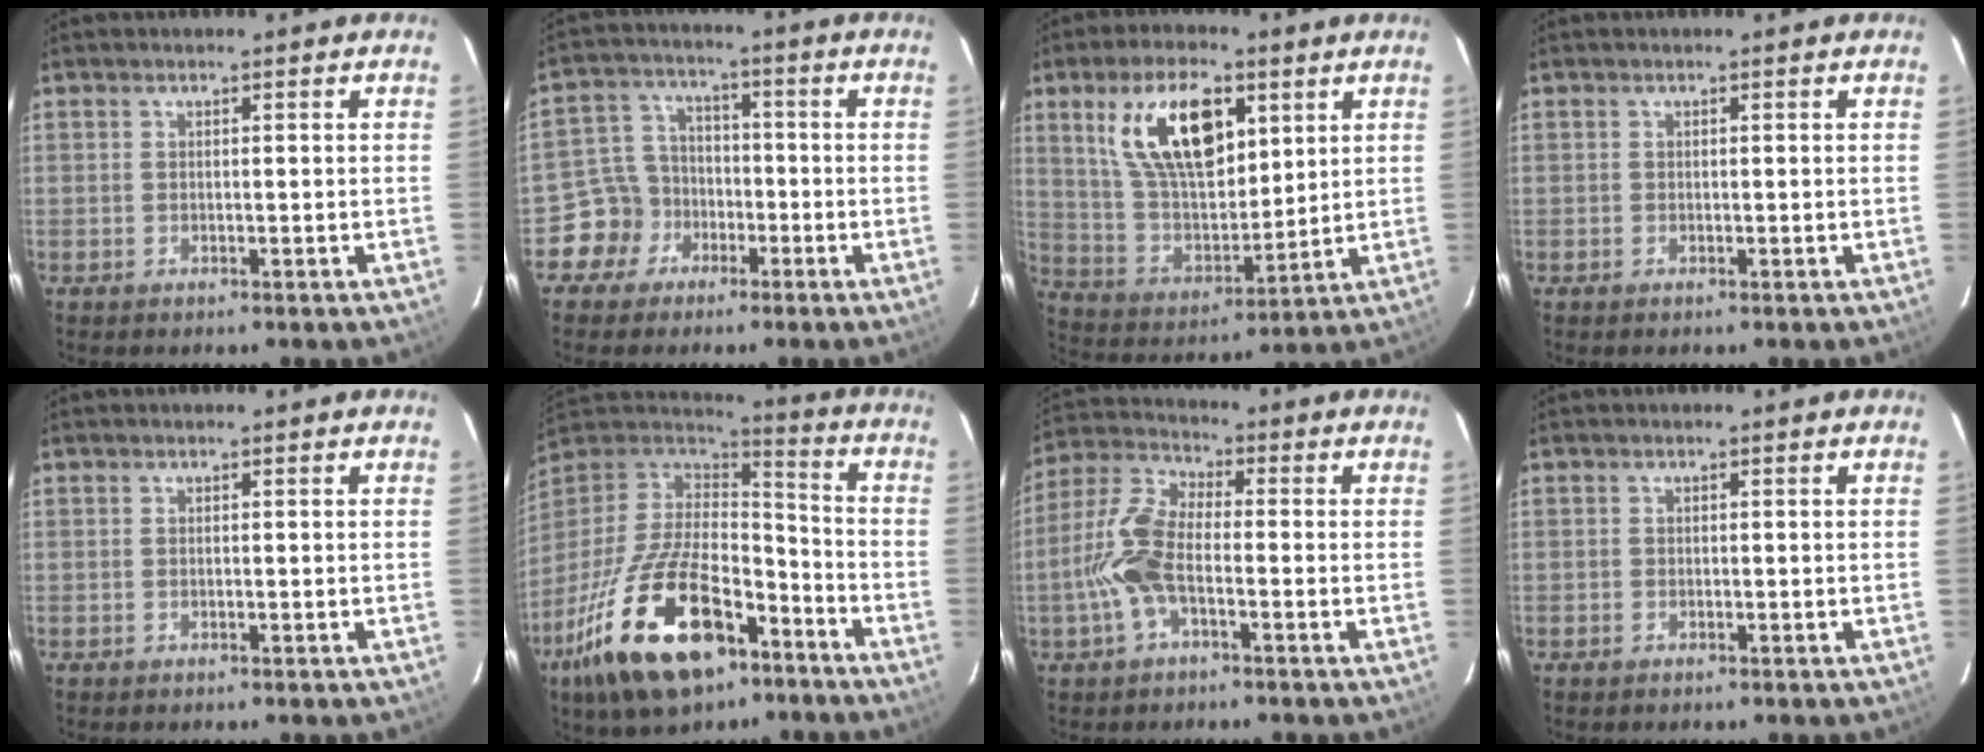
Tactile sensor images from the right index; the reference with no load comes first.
{"total": 7.5, "force": [-3.8, 6.4, 0.8], "torque": [-0.030, 0.033, -0.071]}
{"total": 17.7, "force": [7.6, 8.4, 13.6], "torque": [-0.248, 0.011, 0.151]}
{"total": 0.0}
{"total": 0.0}
{"total": 27.3, "force": [-15.0, 13.3, 18.5], "torque": [-0.371, -0.022, -0.245]}
{"total": 9.9, "force": [-2.9, 4.1, 8.5], "torque": [-0.194, 0.012, -0.062]}
{"total": 0.7, "force": [-0.5, 0.5, 0.1], "torque": [-0.003, -0.001, -0.009]}